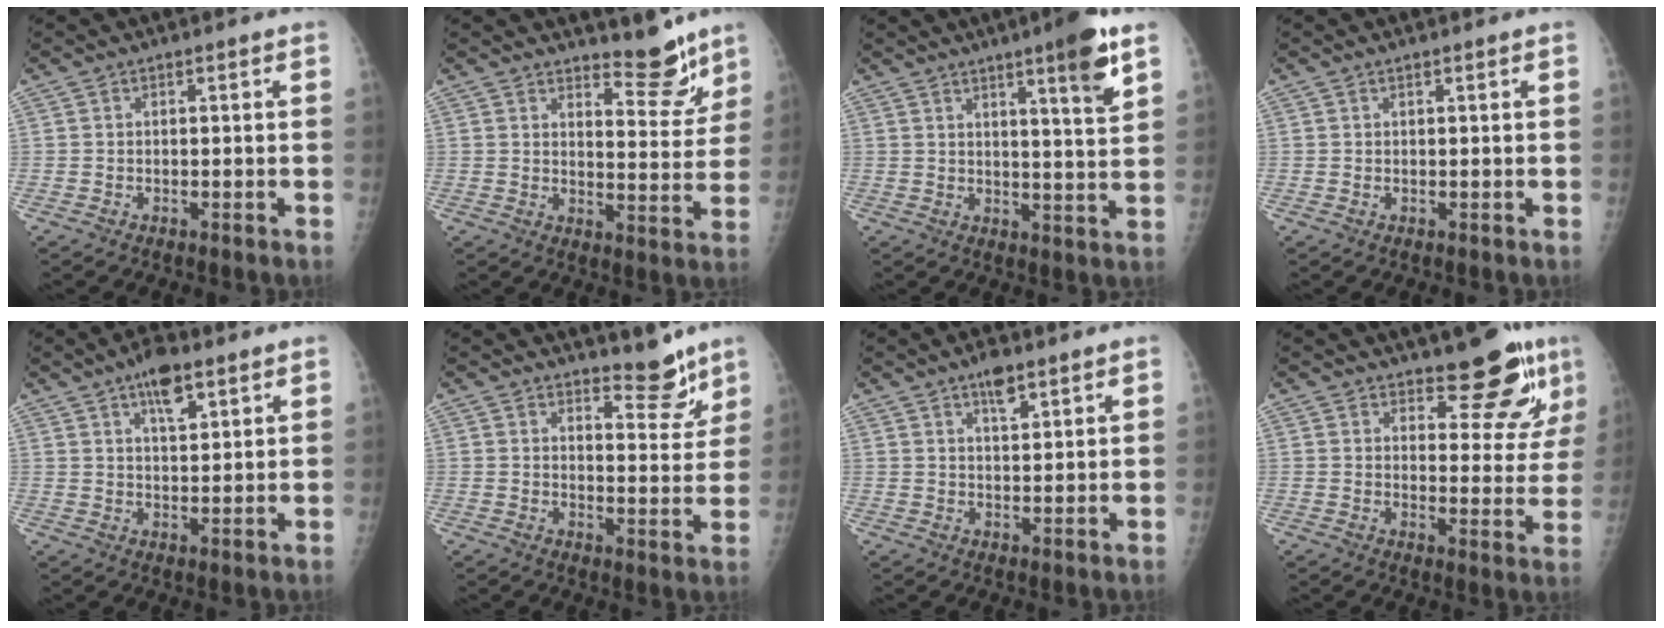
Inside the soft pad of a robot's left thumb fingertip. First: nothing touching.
{"total": 8.1, "force": [6.8, 2.5, 3.6], "torque": [-0.019, -0.060, 0.102]}
{"total": 9.3, "force": [5.4, 0.6, 7.5], "torque": [-0.101, -0.032, 0.074]}
{"total": 0.5, "force": [0.4, 0.1, 0.3], "torque": [-0.006, 0.000, 0.007]}
{"total": 6.9, "force": [4.2, 2.7, 4.9], "torque": [-0.066, -0.017, 0.064]}
{"total": 6.7, "force": [5.7, 2.2, 2.8], "torque": [-0.011, -0.050, 0.084]}
{"total": 4.4, "force": [3.0, 1.5, 2.8], "torque": [-0.038, -0.015, 0.049]}
{"total": 11.5, "force": [8.4, 3.8, 6.8], "torque": [-0.050, -0.063, 0.112]}